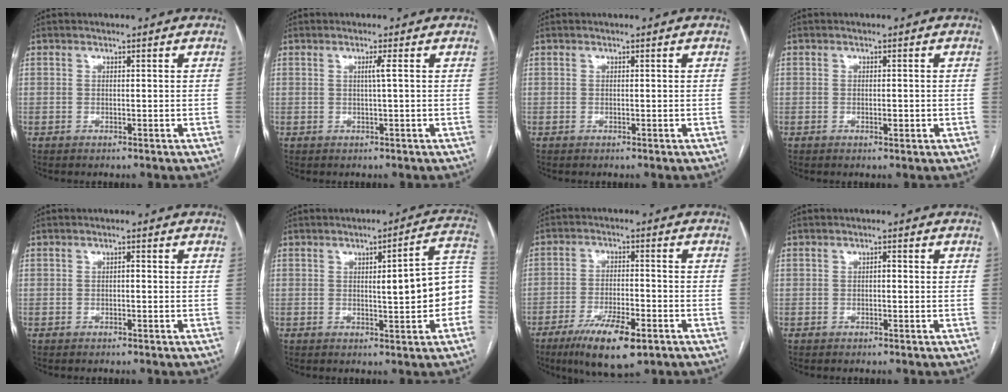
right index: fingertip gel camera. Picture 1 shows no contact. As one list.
[{"total": 1.3, "force": [0.2, -0.5, 1.1], "torque": [-0.020, 0.000, 0.003]}, {"total": 0.0}, {"total": 1.2, "force": [-0.4, 0.3, 1.1], "torque": [-0.019, -0.001, -0.005]}, {"total": 0.6, "force": [-0.1, 0.2, 0.5], "torque": [-0.007, 0.003, -0.003]}, {"total": 10.0, "force": [-0.9, 1.5, 9.9], "torque": [-0.112, 0.028, -0.013]}, {"total": 10.5, "force": [-6.2, 2.7, 8.1], "torque": [-0.145, -0.017, -0.098]}, {"total": 0.7, "force": [-0.1, 0.3, 0.7], "torque": [-0.009, 0.003, -0.003]}]